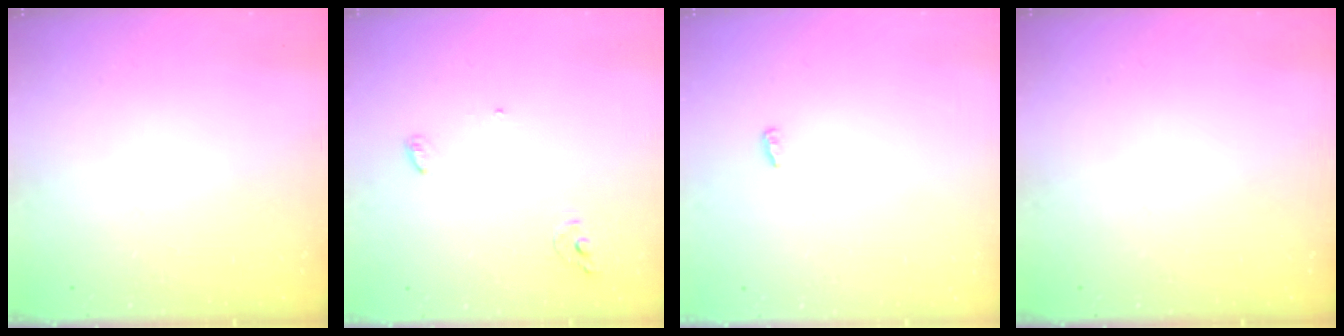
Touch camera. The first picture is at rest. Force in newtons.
{"total": 5.0, "press": 5.0, "slide": 0.4}
{"total": 2.9, "press": 2.6, "slide": 1.3}
{"total": 0.0}